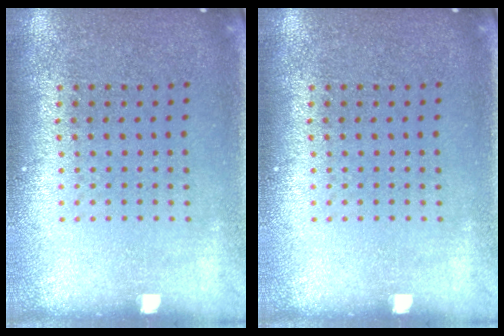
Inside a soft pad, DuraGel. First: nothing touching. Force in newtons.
{"total": 0.0}